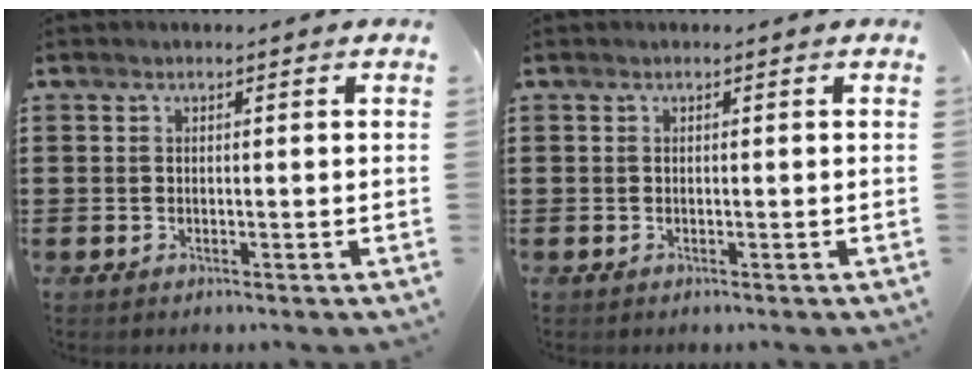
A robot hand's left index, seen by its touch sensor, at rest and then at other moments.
{"total": 0.0}